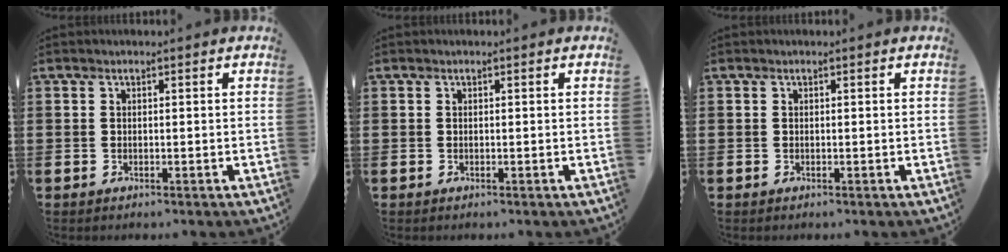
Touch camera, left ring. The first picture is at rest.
{"total": 0.0}
{"total": 0.0}